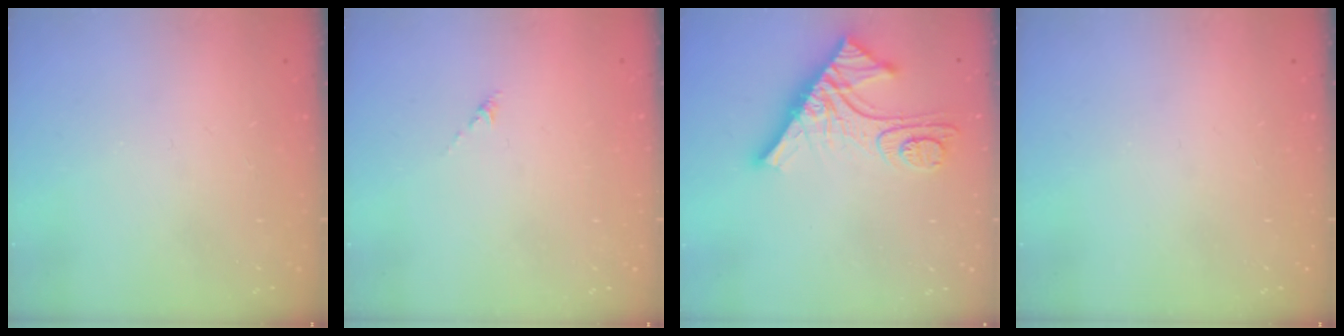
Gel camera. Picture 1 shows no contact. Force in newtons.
{"total": 0.0}
{"total": 13.4, "press": 13.4, "slide": 1.1}
{"total": 0.0}